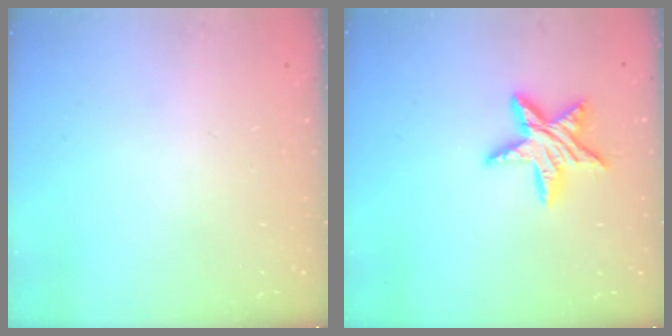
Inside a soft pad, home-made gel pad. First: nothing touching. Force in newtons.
{"total": 12.2, "press": 12.2, "slide": 0.6}